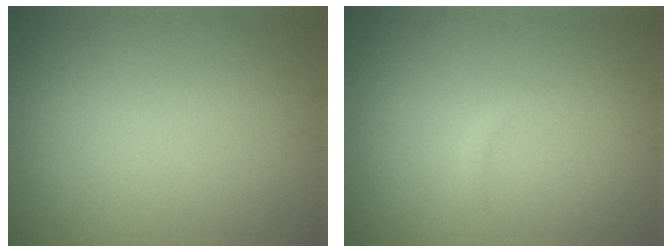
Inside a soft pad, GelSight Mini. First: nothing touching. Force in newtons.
{"total": 0.5, "press": 0.5, "slide": 0.1}